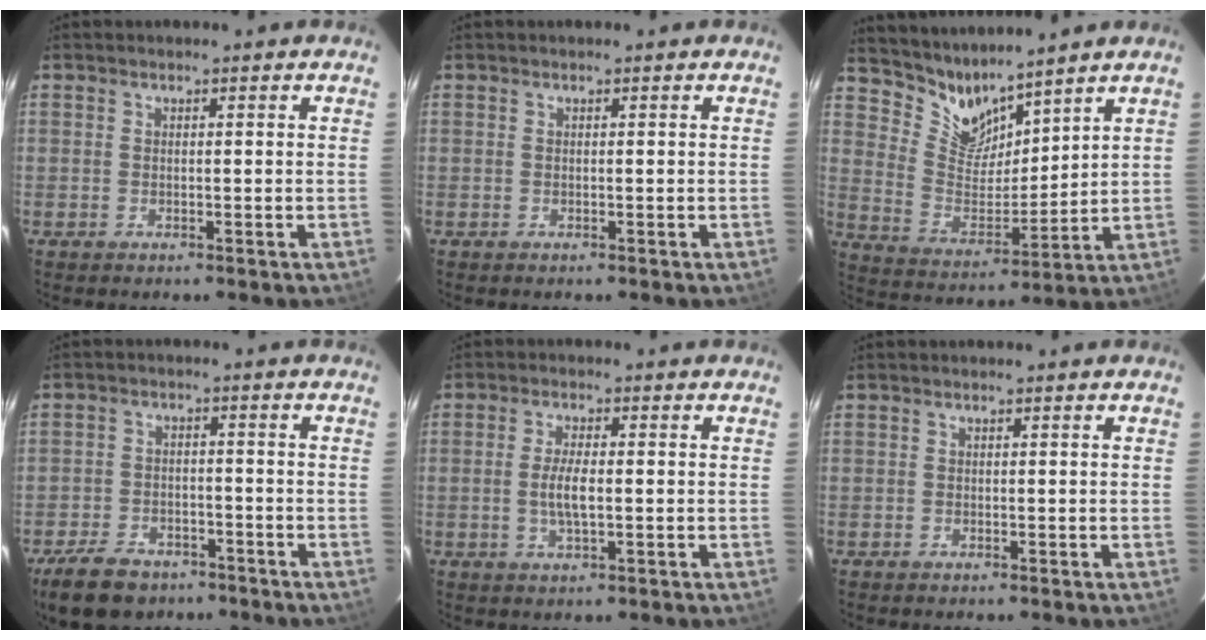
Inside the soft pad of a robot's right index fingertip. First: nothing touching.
{"total": 0.0}
{"total": 9.1, "force": [8.4, 2.7, 2.0], "torque": [-0.044, -0.013, 0.170]}
{"total": 10.8, "force": [-7.6, 6.2, 4.4], "torque": [-0.119, 0.008, -0.120]}
{"total": 4.4, "force": [-0.5, 1.2, 4.2], "torque": [-0.080, -0.004, -0.007]}
{"total": 0.0}